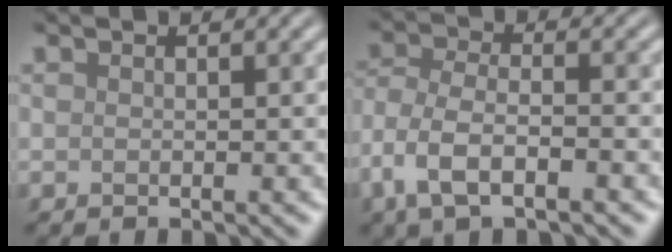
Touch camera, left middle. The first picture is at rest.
{"total": 5.3, "force": [-3.0, 2.3, 3.8], "torque": [-0.080, -0.002, -0.064]}